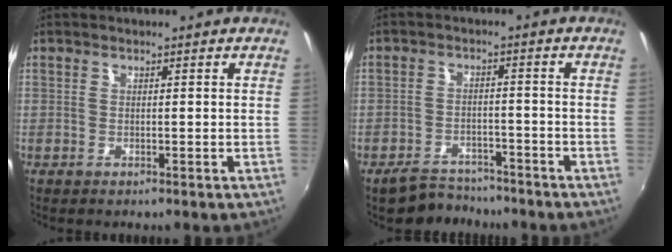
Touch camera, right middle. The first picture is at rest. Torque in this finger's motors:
{"motor_torque": [0.70, -1.07, 0.03, 0.03]}